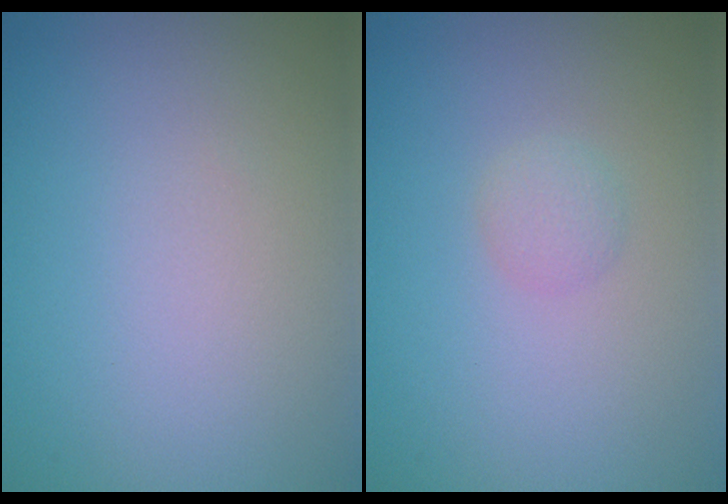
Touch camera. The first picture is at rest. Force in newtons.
{"total": 1.1, "press": 1.1, "slide": 0.0}